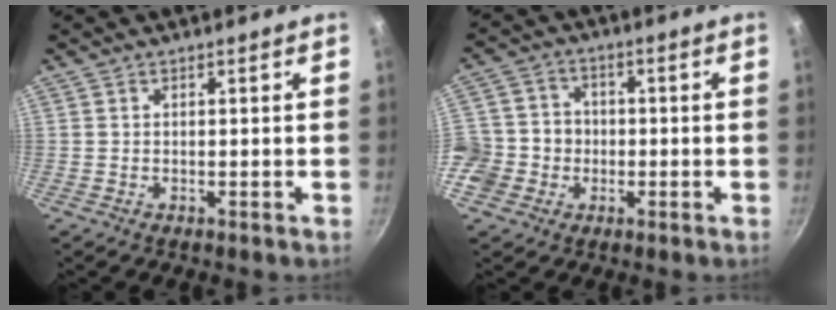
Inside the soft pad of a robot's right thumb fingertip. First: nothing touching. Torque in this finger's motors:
{"motor_torque": [1.68, 1.90, 1.16, -0.83, 0.08]}